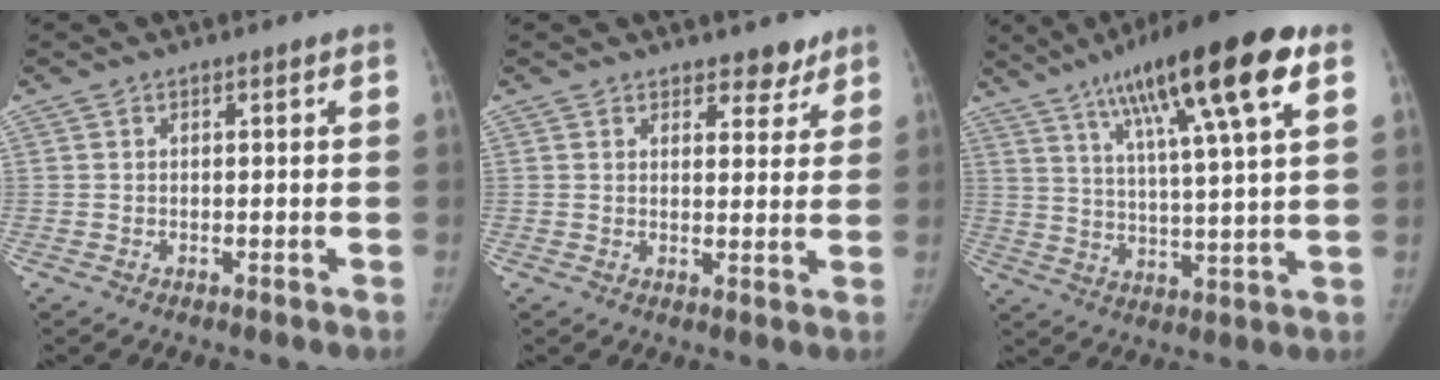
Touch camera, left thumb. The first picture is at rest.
{"total": 4.1, "force": [3.2, 2.2, 1.2], "torque": [0.016, -0.021, 0.044]}
{"total": 20.5, "force": [10.5, 3.2, 17.2], "torque": [-0.272, -0.013, 0.170]}